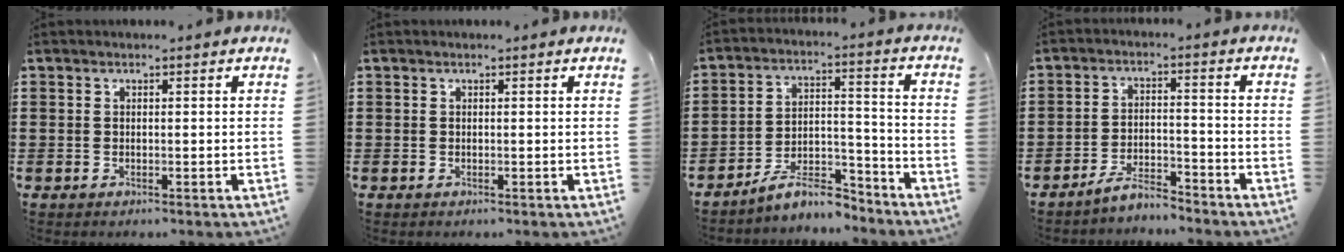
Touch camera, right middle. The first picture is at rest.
{"total": 0.0}
{"total": 8.1, "force": [-7.4, 1.9, 2.7], "torque": [-0.039, 0.021, -0.139]}
{"total": 4.9, "force": [-4.7, 0.7, 1.2], "torque": [-0.026, 0.006, -0.095]}